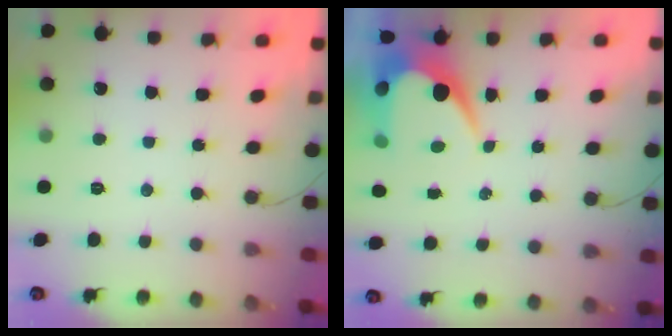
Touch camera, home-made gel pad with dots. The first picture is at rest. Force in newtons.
{"total": 8.3, "press": 8.3, "slide": 0.7}